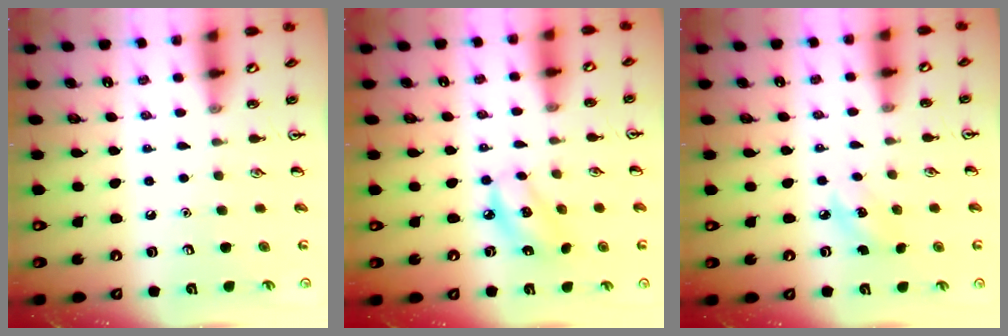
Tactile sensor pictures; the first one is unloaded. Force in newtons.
{"total": 6.5, "press": 6.4, "slide": 1.3}
{"total": 5.3, "press": 5.1, "slide": 1.3}